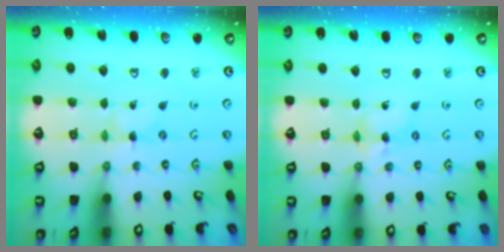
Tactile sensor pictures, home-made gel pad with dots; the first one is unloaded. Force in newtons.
{"total": 2.9, "press": 2.8, "slide": 0.2}